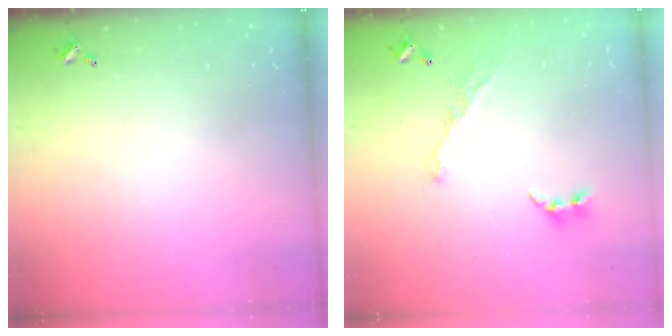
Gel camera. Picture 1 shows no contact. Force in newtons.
{"total": 8.2, "press": 8.2, "slide": 0.9}